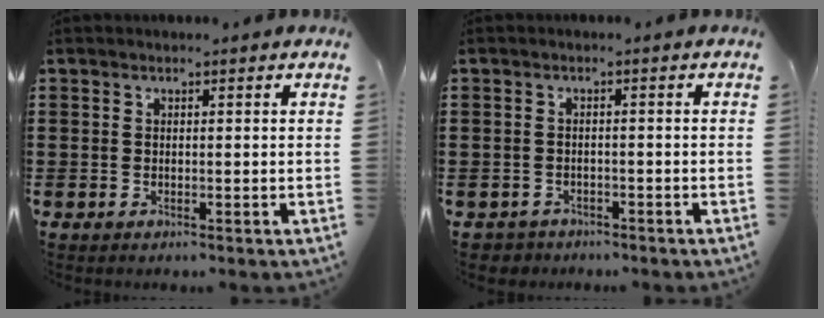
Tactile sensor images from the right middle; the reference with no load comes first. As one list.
[{"total": 1.6, "force": [-1.4, 0.7, -0.2], "torque": [-0.003, 0.002, -0.033]}]